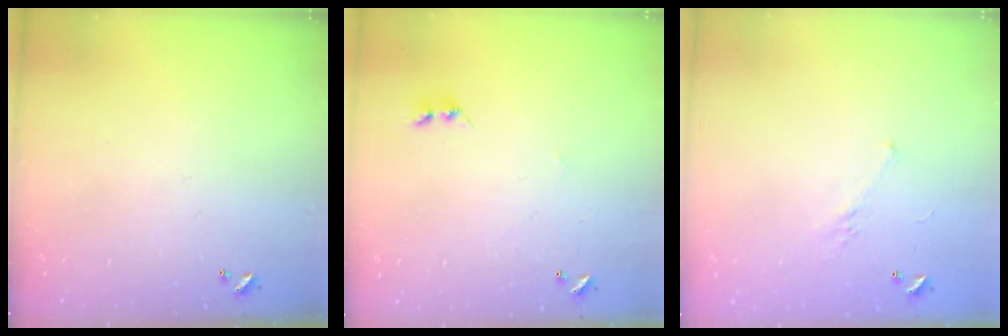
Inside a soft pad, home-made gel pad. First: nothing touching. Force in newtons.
{"total": 2.8, "press": 2.7, "slide": 0.4}
{"total": 2.8, "press": 2.6, "slide": 1.1}